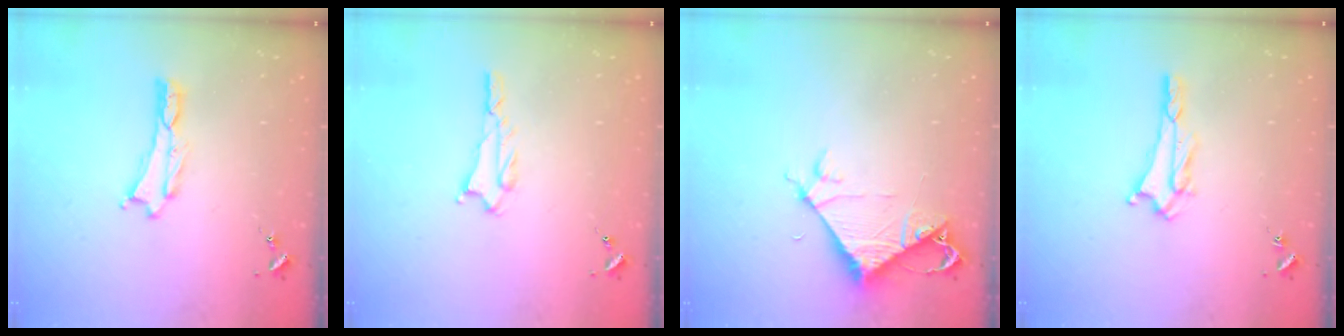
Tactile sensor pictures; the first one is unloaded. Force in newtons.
{"total": 1.8, "press": 1.8, "slide": 0.2}
{"total": 6.1, "press": 6.0, "slide": 0.5}
{"total": 2.4, "press": 2.4, "slide": 0.4}